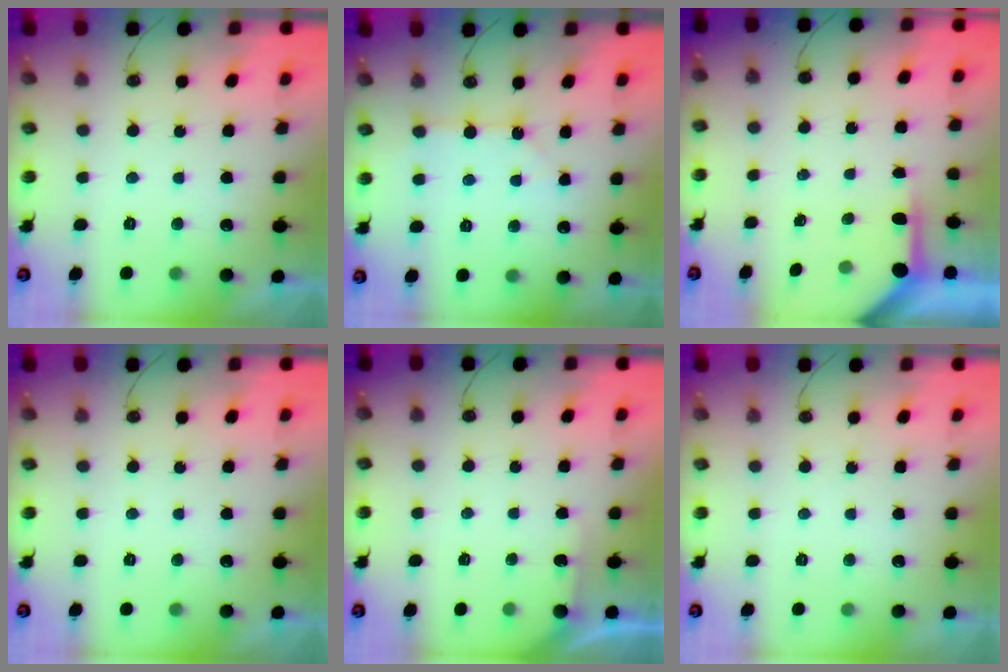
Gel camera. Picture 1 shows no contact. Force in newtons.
{"total": 2.9, "press": 2.9, "slide": 0.5}
{"total": 3.8, "press": 3.8, "slide": 0.4}
{"total": 0.0}
{"total": 2.0, "press": 2.0, "slide": 0.3}
{"total": 0.0}